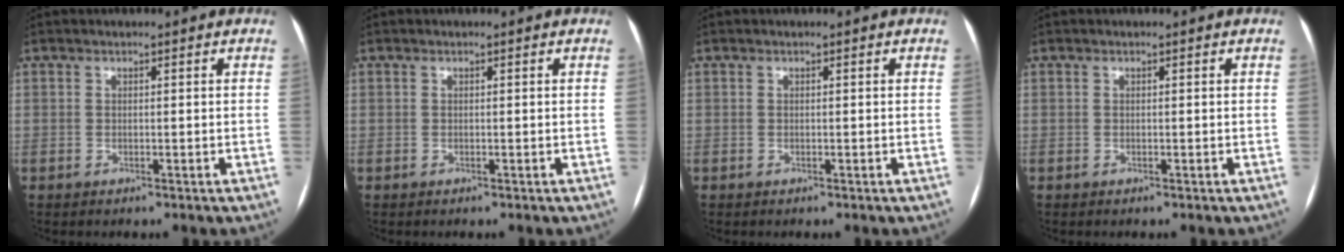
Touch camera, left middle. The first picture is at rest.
{"total": 0.0}
{"total": 0.0}
{"total": 0.0}